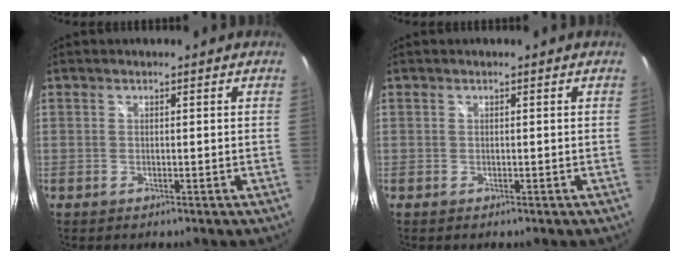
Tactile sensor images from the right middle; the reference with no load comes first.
{"total": 0.0}